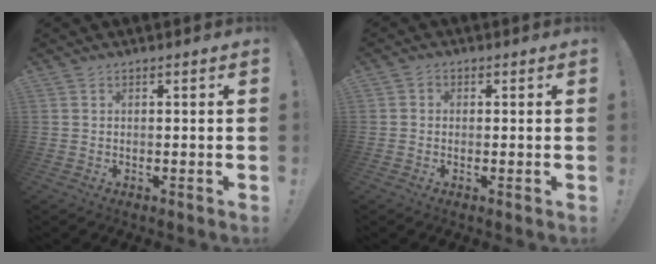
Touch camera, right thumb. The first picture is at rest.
{"total": 1.2, "force": [-0.1, 1.2, 0.3], "torque": [-0.005, 0.006, -0.002]}